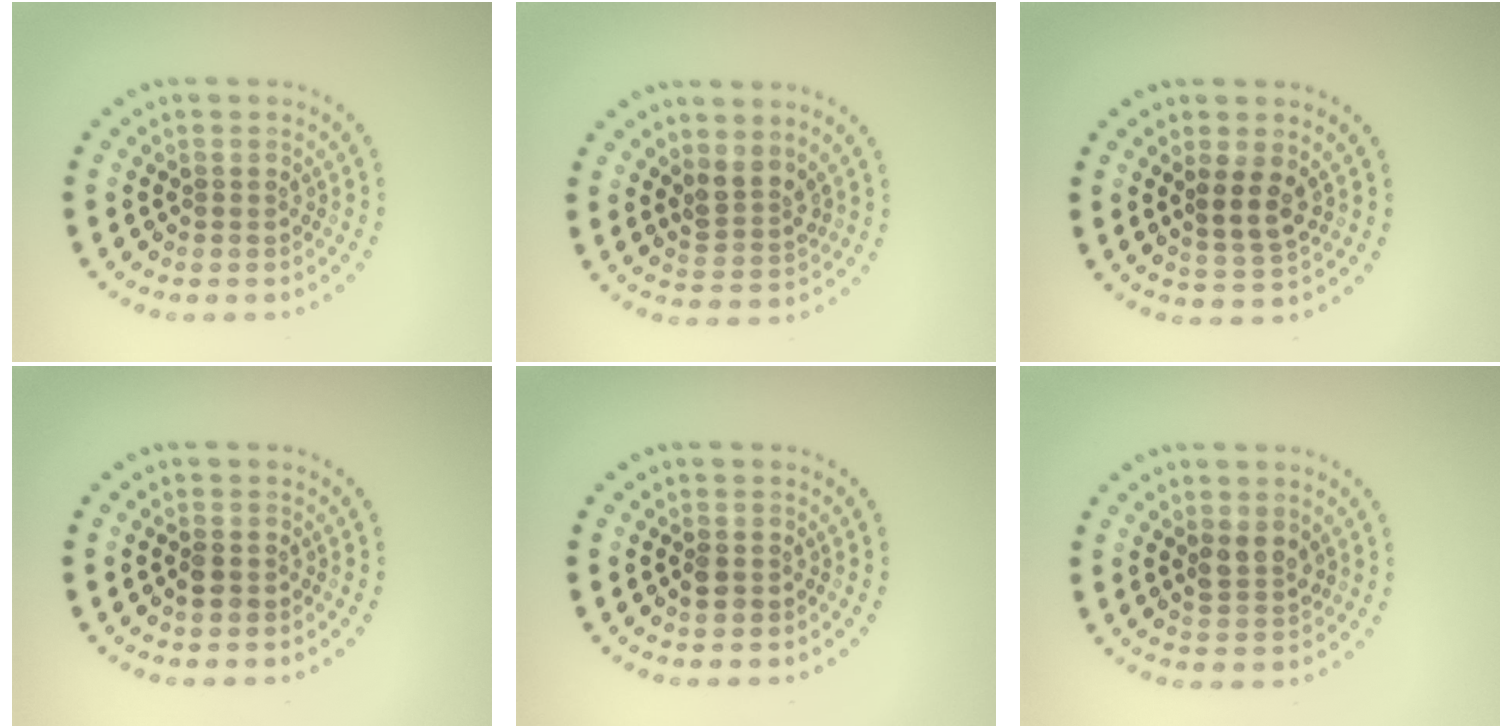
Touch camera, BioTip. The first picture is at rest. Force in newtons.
{"total": 2.5, "press": 1.9, "slide": 1.7}
{"total": 2.8, "press": 2.5, "slide": 1.3}
{"total": 1.2, "press": 1.2, "slide": 0.3}
{"total": 1.2, "press": 1.2, "slide": 0.3}
{"total": 2.2, "press": 2.1, "slide": 0.7}